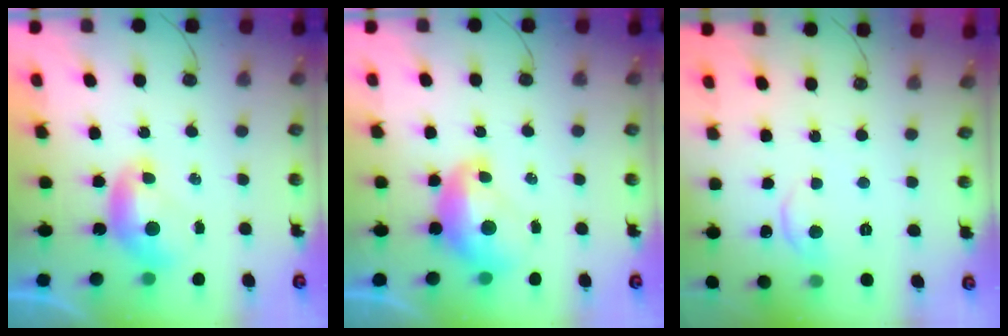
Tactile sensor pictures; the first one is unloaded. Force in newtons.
{"total": 2.6, "press": 2.5, "slide": 0.3}
{"total": 2.4, "press": 2.3, "slide": 0.6}